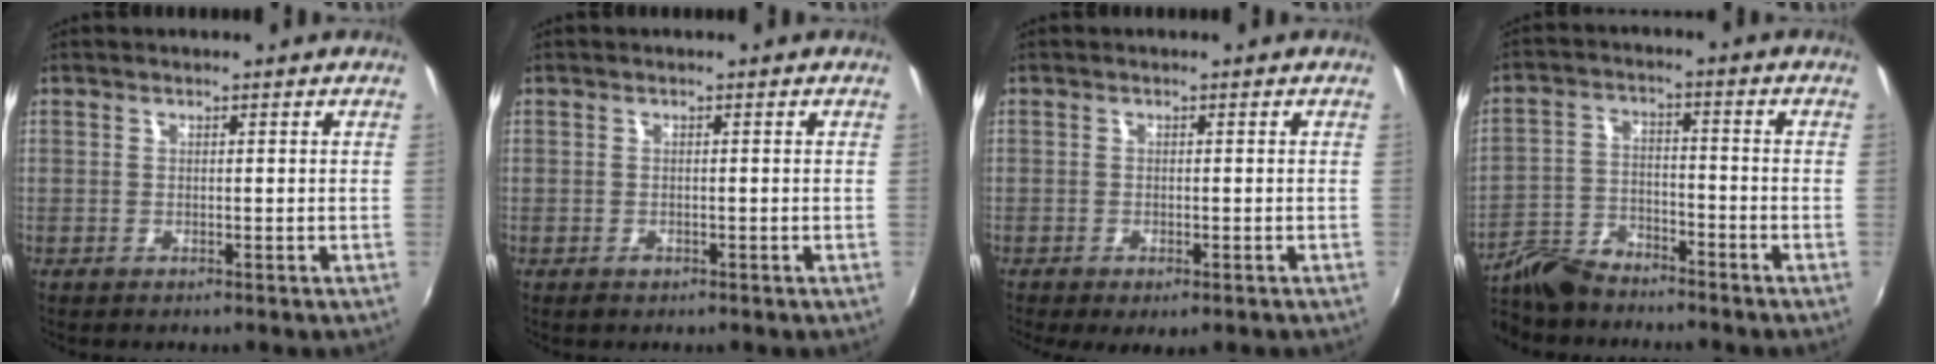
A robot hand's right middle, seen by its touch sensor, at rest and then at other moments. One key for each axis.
{"total": 1.0, "fx": -0.7, "fy": 0.7, "fz": 0.4, "tx": -0.007, "ty": -0.003, "tz": -0.011}
{"total": 3.2, "fx": -1.8, "fy": 1.1, "fz": 2.4, "tx": -0.045, "ty": -0.019, "tz": -0.021}
{"total": 9.9, "fx": -8.6, "fy": 3.6, "fz": 3.4, "tx": -0.090, "ty": 0.002, "tz": -0.161}